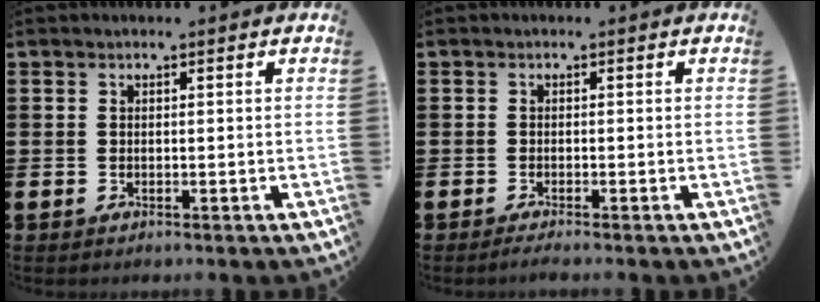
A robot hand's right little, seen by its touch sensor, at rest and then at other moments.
{"total": 0.8, "force": [-0.6, 0.0, 0.5], "torque": [-0.008, -0.002, -0.011]}